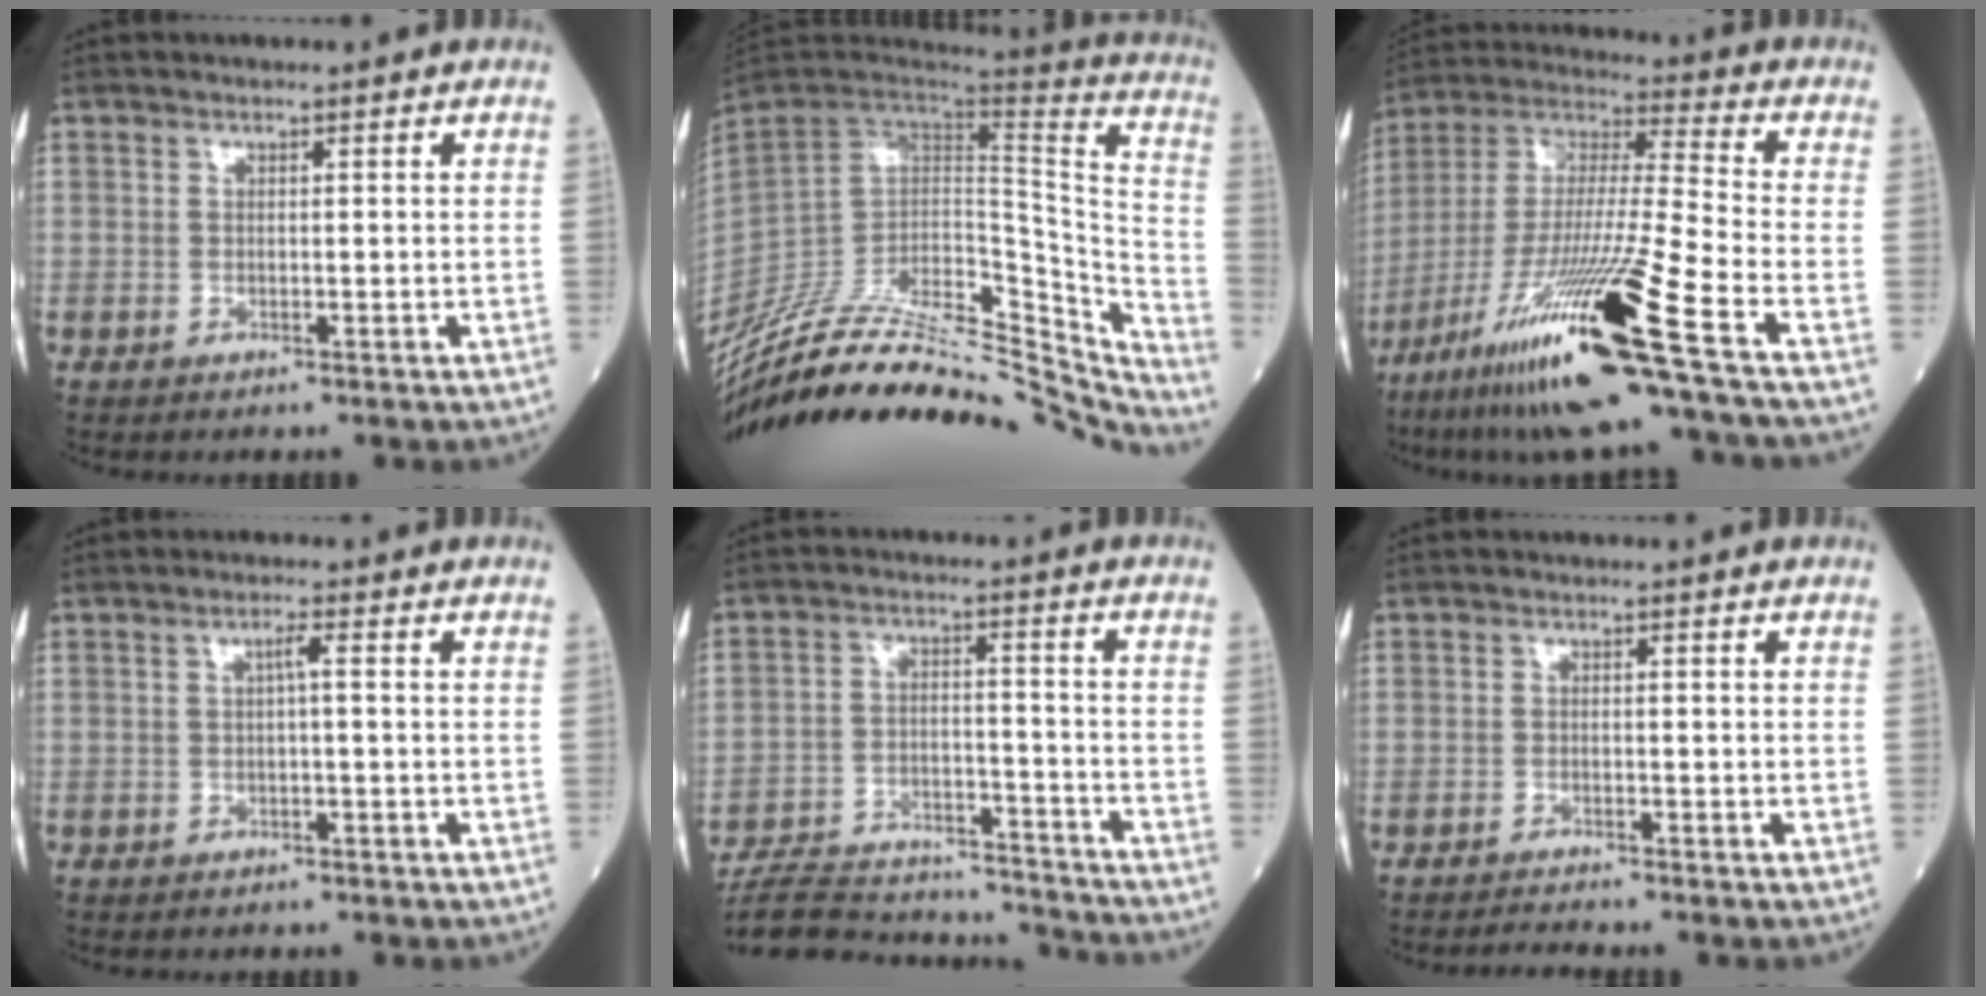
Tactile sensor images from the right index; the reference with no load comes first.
{"total": 41.6, "force": [-36.8, 9.7, 17.0], "torque": [-0.248, -0.052, -0.520]}
{"total": 22.6, "force": [-12.6, -0.9, 18.7], "torque": [-0.369, -0.047, -0.236]}
{"total": 1.4, "force": [0.1, -0.1, 1.4], "torque": [-0.026, 0.003, 0.000]}
{"total": 19.2, "force": [-18.4, 3.0, 4.6], "torque": [-0.106, 0.002, -0.273]}
{"total": 1.8, "force": [-1.7, -0.6, 0.1], "torque": [-0.008, -0.009, -0.032]}